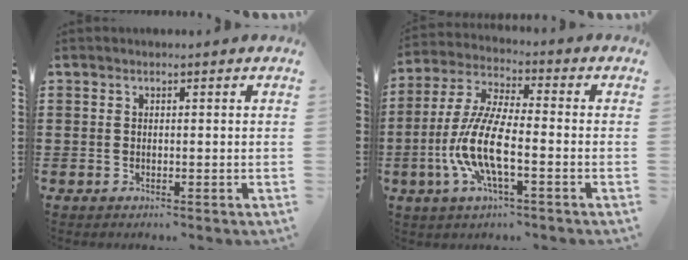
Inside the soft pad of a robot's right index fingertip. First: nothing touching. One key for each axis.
{"total": 9.7, "fx": -3.3, "fy": 2.5, "fz": 8.8, "tx": -0.216, "ty": -0.019, "tz": -0.072}